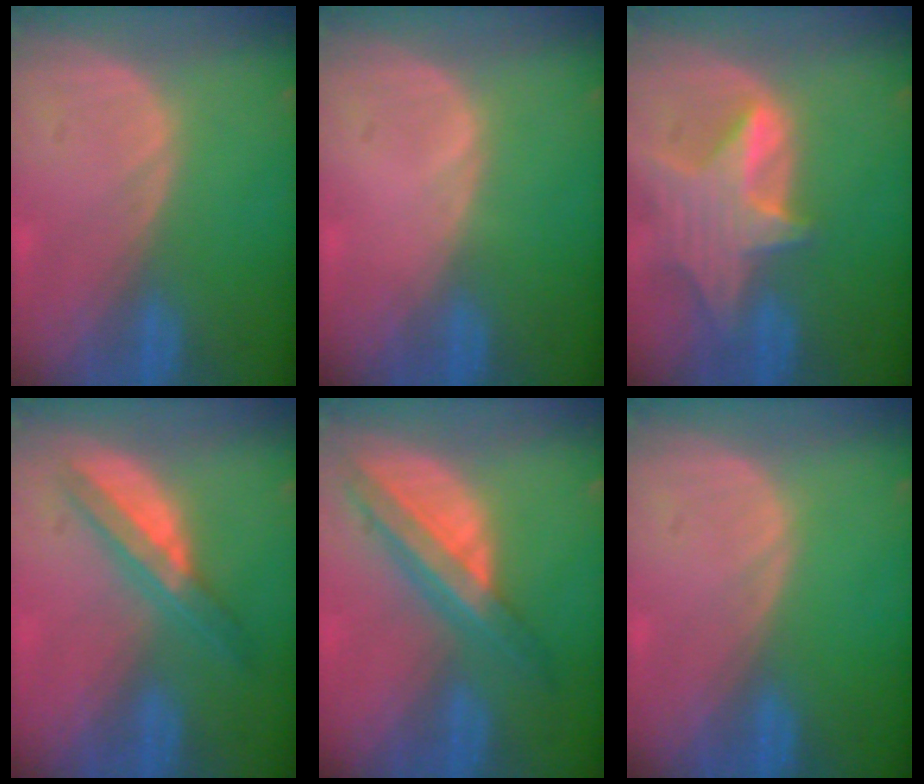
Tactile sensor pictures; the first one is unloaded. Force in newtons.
{"total": 0.5, "press": 0.1, "slide": 0.5}
{"total": 8.4, "press": 7.6, "slide": 3.5}
{"total": 5.7, "press": 5.3, "slide": 1.9}
{"total": 8.1, "press": 6.8, "slide": 4.3}
{"total": 0.0}